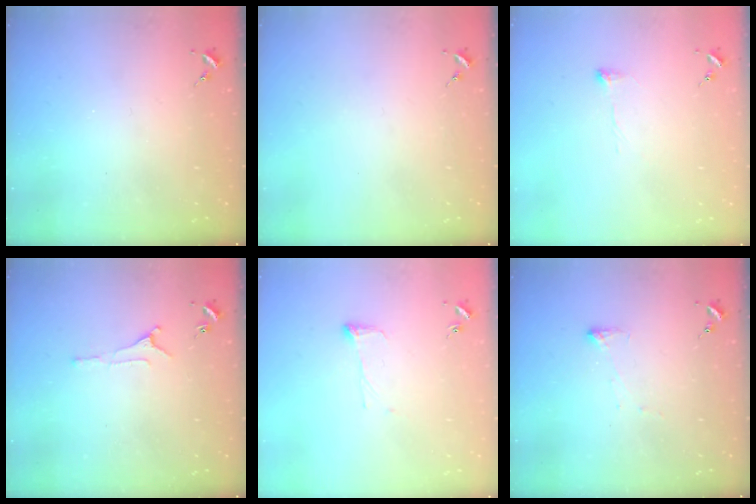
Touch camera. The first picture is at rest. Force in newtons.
{"total": 0.0}
{"total": 5.5, "press": 5.5, "slide": 0.2}
{"total": 4.6, "press": 4.6, "slide": 0.3}
{"total": 5.5, "press": 5.5, "slide": 0.7}
{"total": 3.5, "press": 3.4, "slide": 0.7}